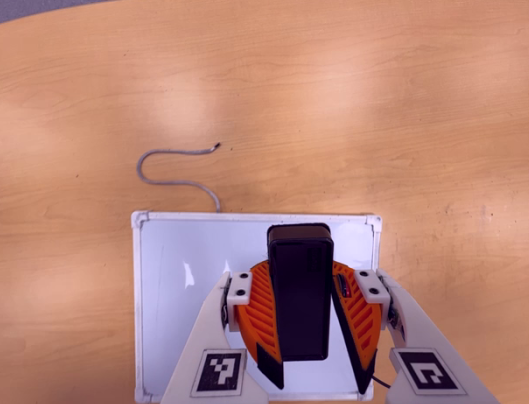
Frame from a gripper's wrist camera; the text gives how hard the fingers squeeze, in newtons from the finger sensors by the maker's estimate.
{"total": 9.2, "left": 9.3, "right": 9.0}